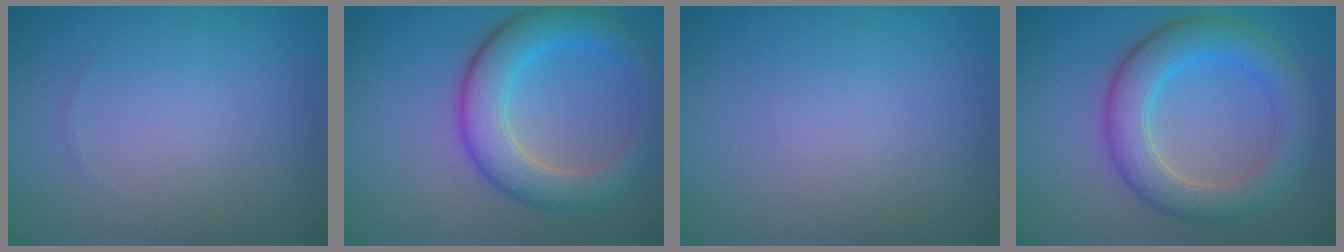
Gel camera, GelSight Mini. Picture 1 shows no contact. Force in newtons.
{"total": 6.0, "press": 6.0, "slide": 0.2}
{"total": 0.0}
{"total": 5.5, "press": 5.5, "slide": 0.1}